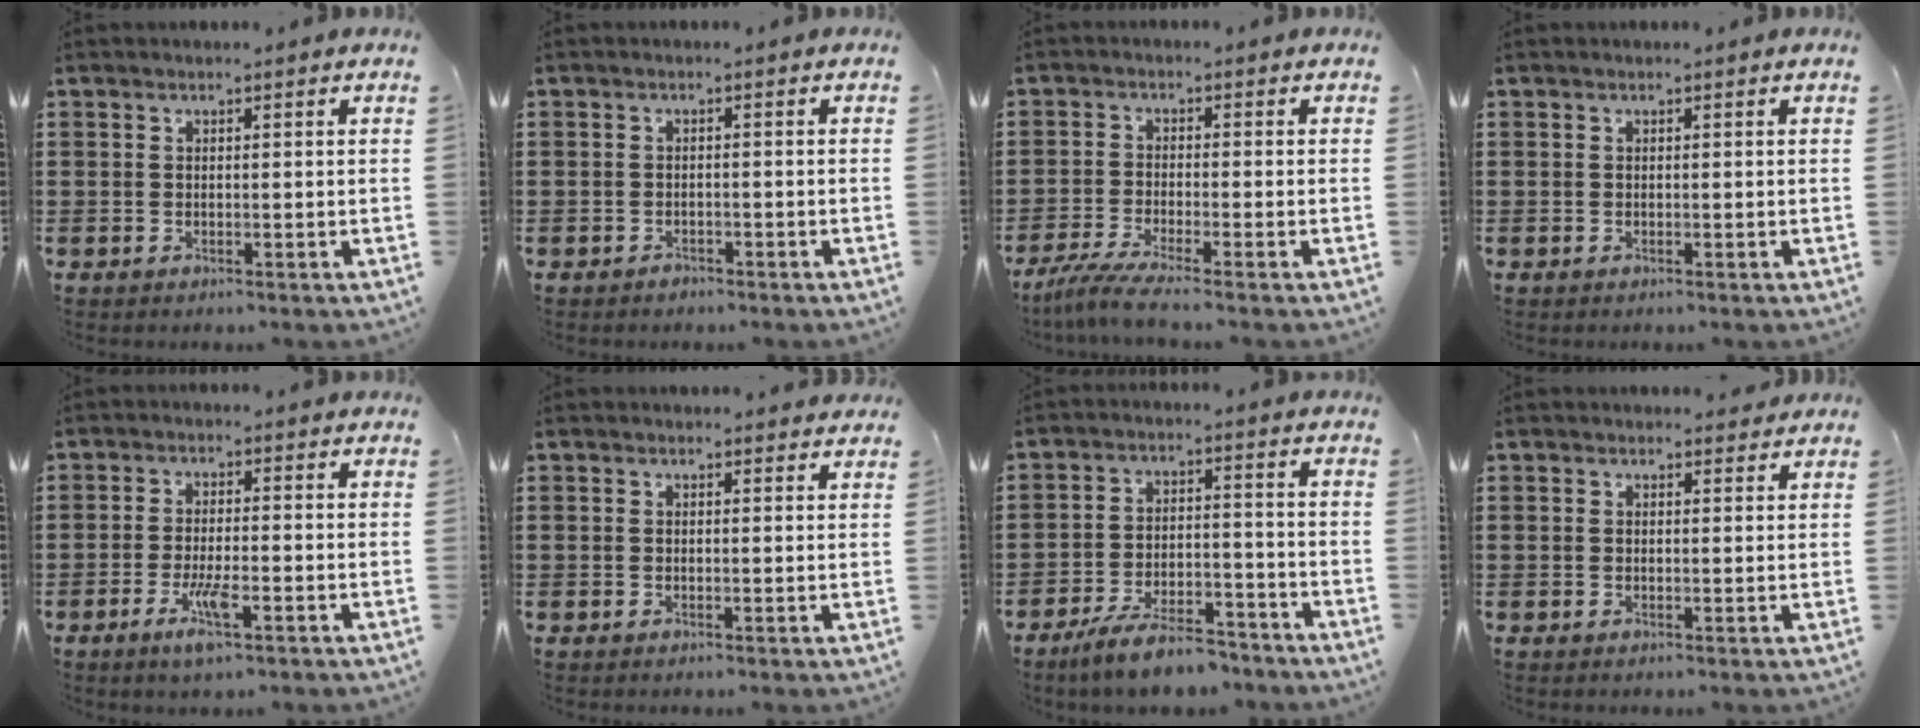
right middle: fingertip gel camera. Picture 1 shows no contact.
{"total": 1.1, "force": [-1.0, 0.4, 0.1], "torque": [-0.004, 0.003, -0.024]}
{"total": 4.0, "force": [-3.3, -0.3, 2.1], "torque": [-0.059, -0.019, -0.069]}
{"total": 0.0}
{"total": 5.0, "force": [-2.3, 1.1, 4.3], "torque": [-0.089, -0.008, -0.043]}
{"total": 0.7, "force": [0.7, 0.3, 0.0], "torque": [0.004, -0.003, 0.012]}
{"total": 7.9, "force": [-6.8, 1.5, 3.7], "torque": [-0.069, 0.011, -0.130]}
{"total": 1.2, "force": [1.1, 0.5, -0.1], "torque": [0.005, -0.001, 0.021]}